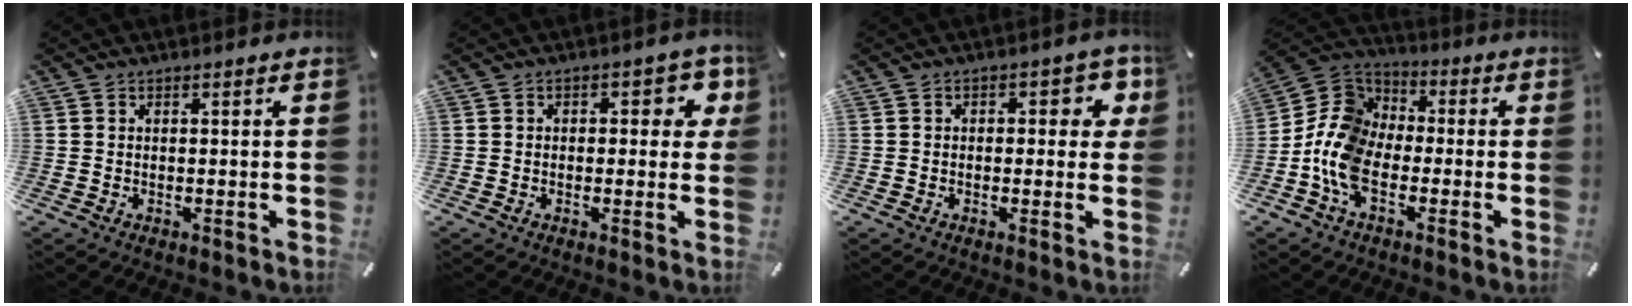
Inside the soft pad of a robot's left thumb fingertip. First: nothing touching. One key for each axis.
{"total": 5.5, "fx": 1.1, "fy": 3.2, "fz": 4.3, "tx": -0.047, "ty": -0.001, "tz": 0.011}
{"total": 5.4, "fx": 0.9, "fy": 3.2, "fz": 4.2, "tx": -0.045, "ty": -0.001, "tz": 0.007}
{"total": 11.6, "fx": -5.5, "fy": 7.9, "fz": 6.5, "tx": -0.159, "ty": 0.020, "tz": -0.109}